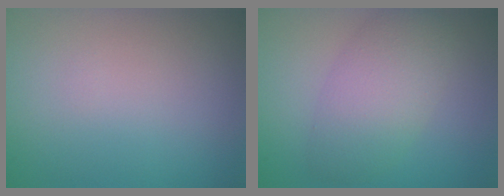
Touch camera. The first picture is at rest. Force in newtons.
{"total": 5.1, "press": 5.1, "slide": 0.2}